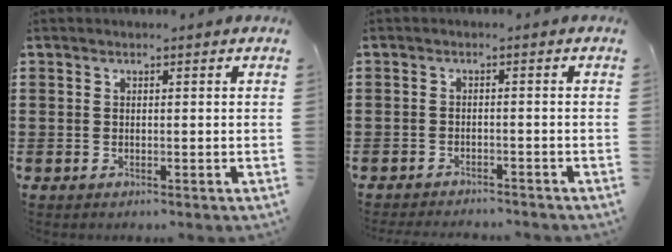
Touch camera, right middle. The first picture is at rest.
{"total": 1.8, "force": [-1.8, 0.1, 0.0], "torque": [-0.006, -0.001, -0.039]}